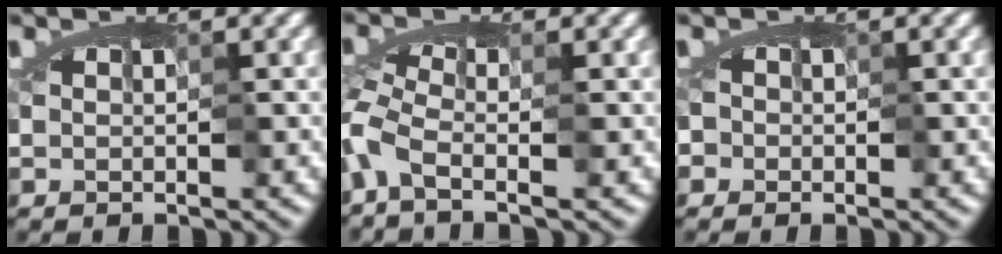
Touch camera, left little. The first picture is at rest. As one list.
[{"total": 3.3, "force": [-2.4, -0.1, 2.2], "torque": [-0.053, -0.002, -0.059]}, {"total": 0.9, "force": [0.2, 0.8, 0.2], "torque": [-0.015, -0.001, 0.006]}]